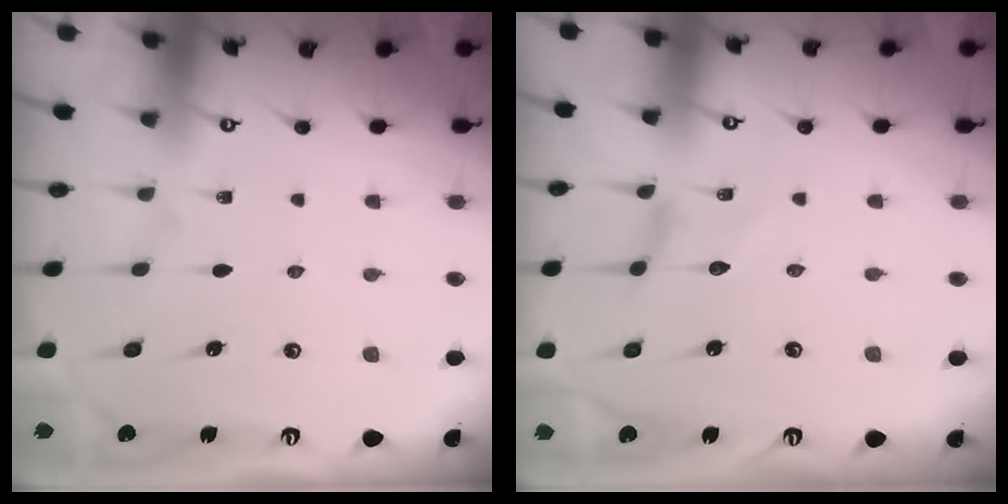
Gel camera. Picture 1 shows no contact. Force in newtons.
{"total": 0.0}